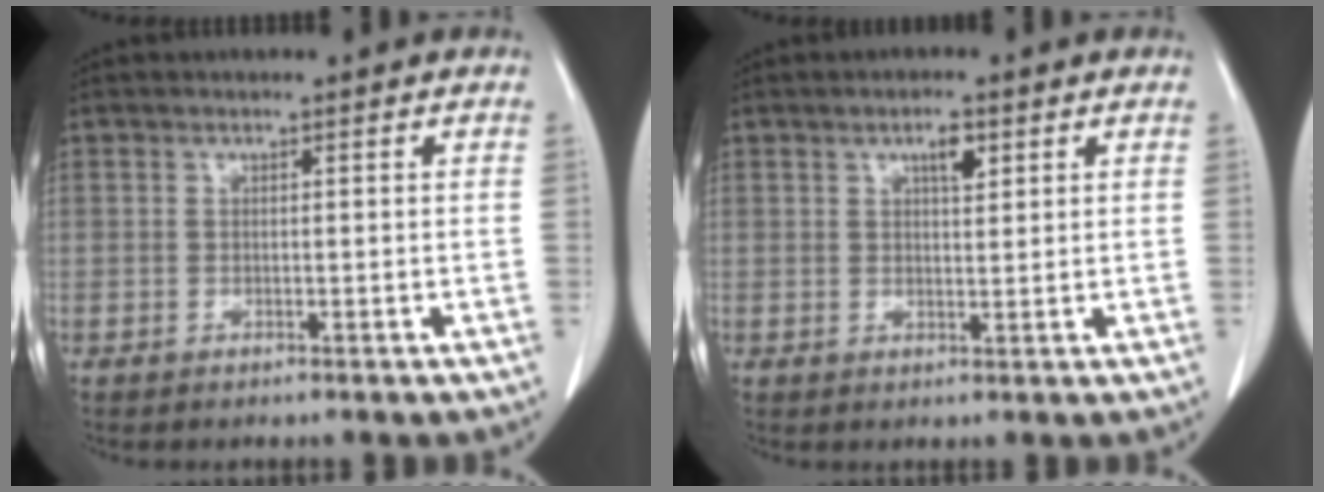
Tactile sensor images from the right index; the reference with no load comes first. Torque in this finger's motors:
{"motor_torque": [0.23, 0.22, 0.00, 0.04]}